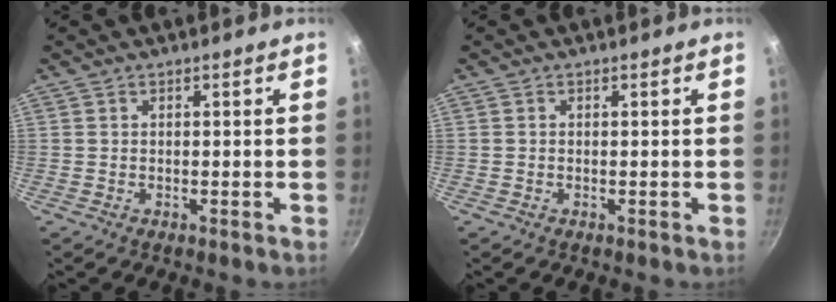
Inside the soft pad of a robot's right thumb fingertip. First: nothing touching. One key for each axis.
{"total": 0.0}